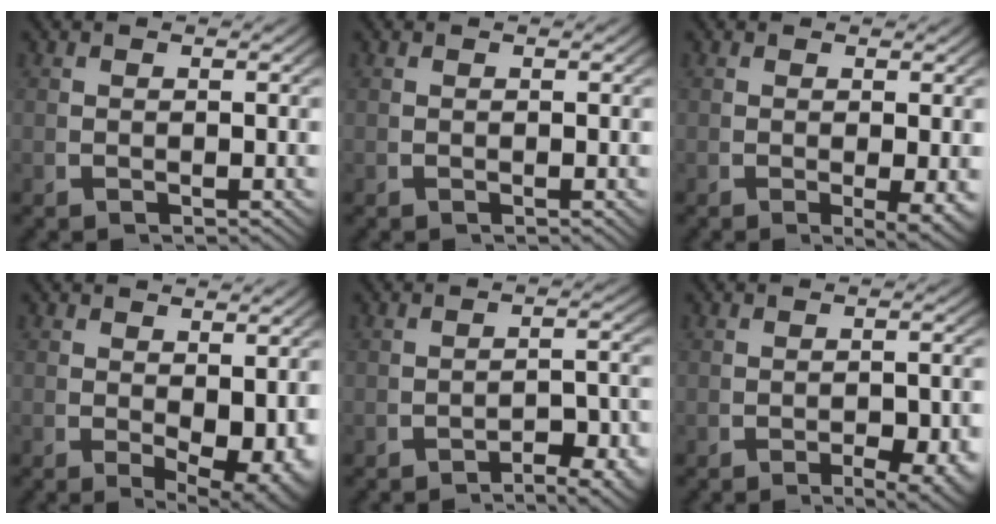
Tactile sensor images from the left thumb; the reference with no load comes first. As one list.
[{"total": 0.0}, {"total": 2.9, "force": [-0.3, 0.9, 2.7], "torque": [-0.040, -0.014, 0.002]}, {"total": 4.4, "force": [-0.2, 2.2, 3.8], "torque": [-0.064, -0.023, 0.013]}, {"total": 4.4, "force": [-3.2, 1.3, 2.8], "torque": [-0.034, -0.008, -0.047]}, {"total": 4.5, "force": [-2.1, 1.6, 3.6], "torque": [-0.049, -0.010, -0.030]}]